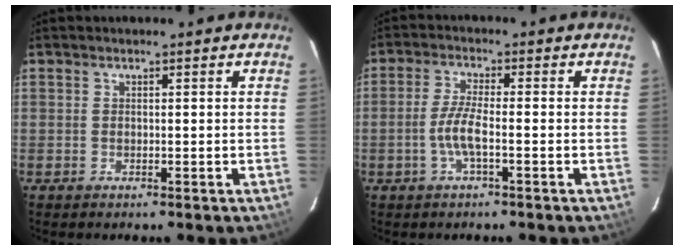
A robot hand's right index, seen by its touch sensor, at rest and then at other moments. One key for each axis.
{"total": 4.8, "fx": -1.6, "fy": 0.6, "fz": 4.5, "tx": -0.098, "ty": 0.001, "tz": -0.032}